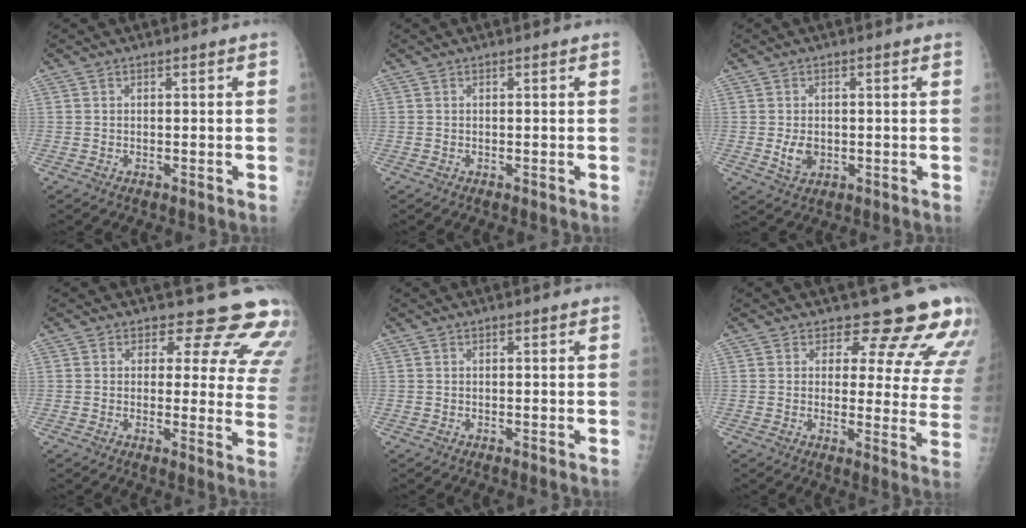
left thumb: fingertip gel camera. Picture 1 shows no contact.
{"total": 0.0}
{"total": 3.7, "force": [-0.3, 2.7, 2.5], "torque": [-0.037, -0.004, 0.002]}
{"total": 14.2, "force": [12.7, 5.3, 3.5], "torque": [0.013, -0.101, 0.113]}
{"total": 0.0}
{"total": 13.3, "force": [11.8, 4.6, 4.0], "torque": [-0.001, -0.093, 0.117]}